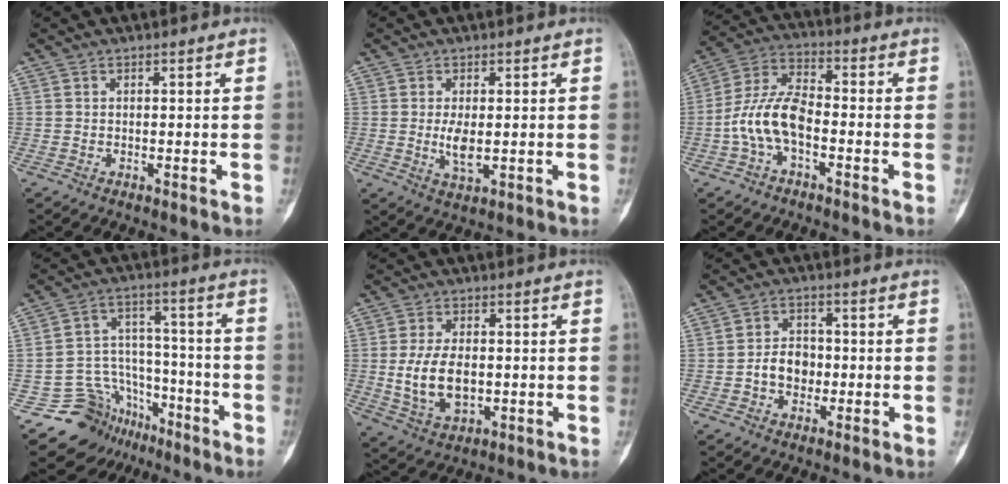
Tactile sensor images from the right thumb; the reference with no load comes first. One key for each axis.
{"total": 4.2, "fx": 0.0, "fy": 1.8, "fz": 3.8, "tx": -0.074, "ty": -0.011, "tz": 0.006}
{"total": 10.3, "fx": -2.8, "fy": 5.3, "fz": 8.4, "tx": -0.171, "ty": 0.039, "tz": -0.062}
{"total": 13.6, "fx": -8.4, "fy": 10.5, "fz": 2.1, "tx": -0.006, "ty": 0.122, "tz": -0.125}
{"total": 10.0, "fx": -0.5, "fy": 6.1, "fz": 8.0, "tx": -0.143, "ty": -0.006, "tz": 0.000}
{"total": 6.0, "fx": -1.1, "fy": 4.6, "fz": 3.6, "tx": -0.039, "ty": 0.019, "tz": -0.024}